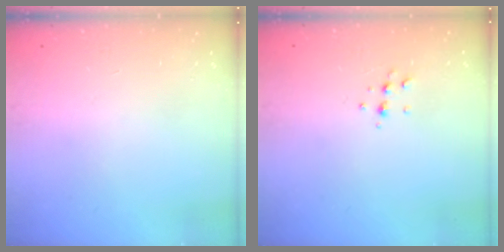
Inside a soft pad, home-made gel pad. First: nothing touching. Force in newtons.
{"total": 4.9, "press": 4.8, "slide": 1.1}